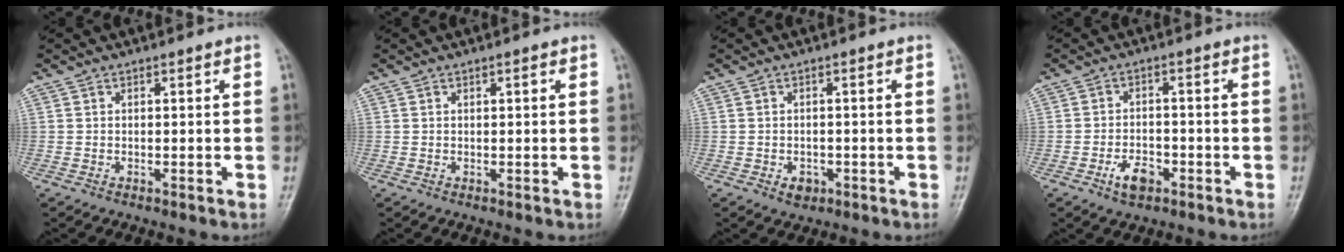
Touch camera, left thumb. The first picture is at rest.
{"total": 0.7, "force": [0.3, 0.3, 0.6], "torque": [-0.006, 0.001, 0.004]}
{"total": 2.4, "force": [-1.1, 1.9, 1.0], "torque": [-0.003, 0.003, -0.012]}
{"total": 4.8, "force": [-2.6, 2.8, 2.9], "torque": [-0.040, 0.014, -0.047]}